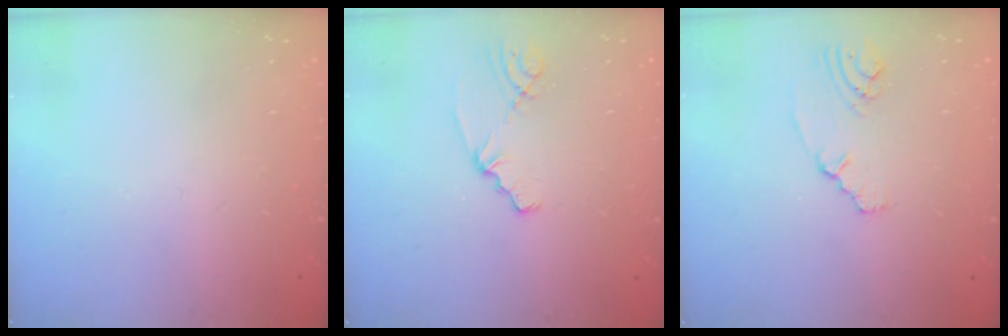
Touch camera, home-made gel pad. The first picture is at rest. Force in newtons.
{"total": 1.1, "press": 1.1, "slide": 0.2}
{"total": 2.7, "press": 2.6, "slide": 0.4}